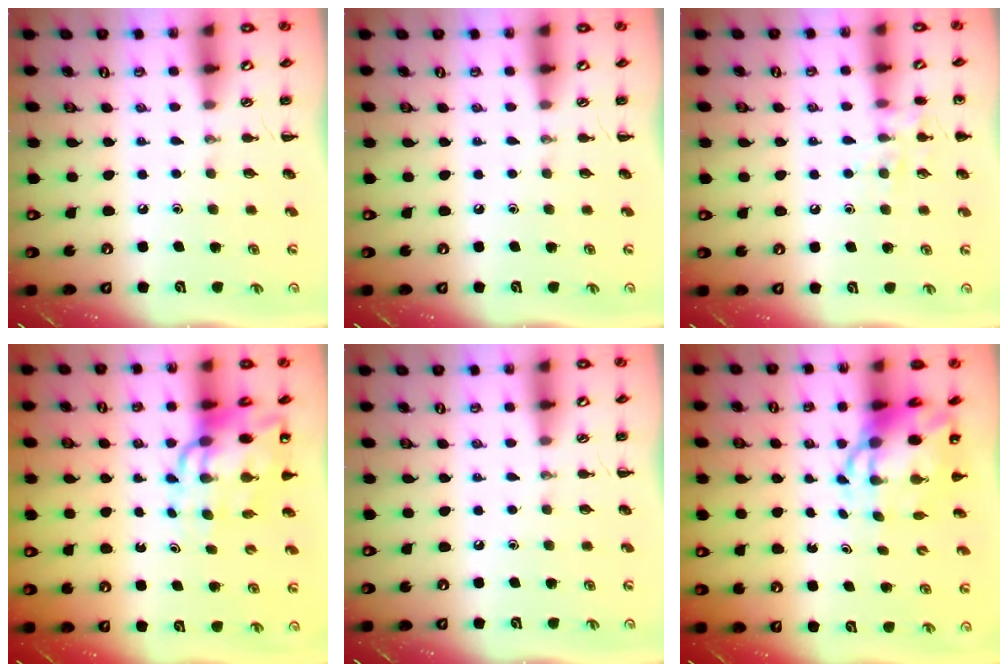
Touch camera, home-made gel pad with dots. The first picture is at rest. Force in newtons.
{"total": 0.0}
{"total": 9.1, "press": 9.0, "slide": 1.5}
{"total": 12.7, "press": 12.1, "slide": 3.7}
{"total": 0.0}
{"total": 7.5, "press": 7.2, "slide": 2.0}